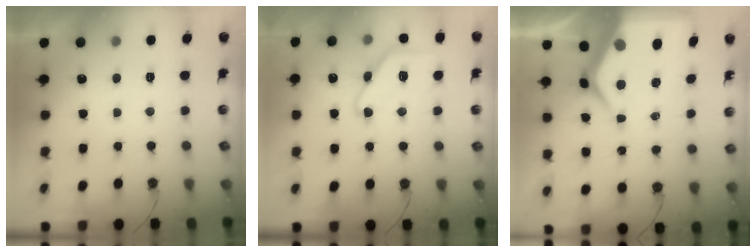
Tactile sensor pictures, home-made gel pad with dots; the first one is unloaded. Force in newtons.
{"total": 12.2, "press": 12.1, "slide": 0.7}
{"total": 13.8, "press": 13.8, "slide": 1.2}